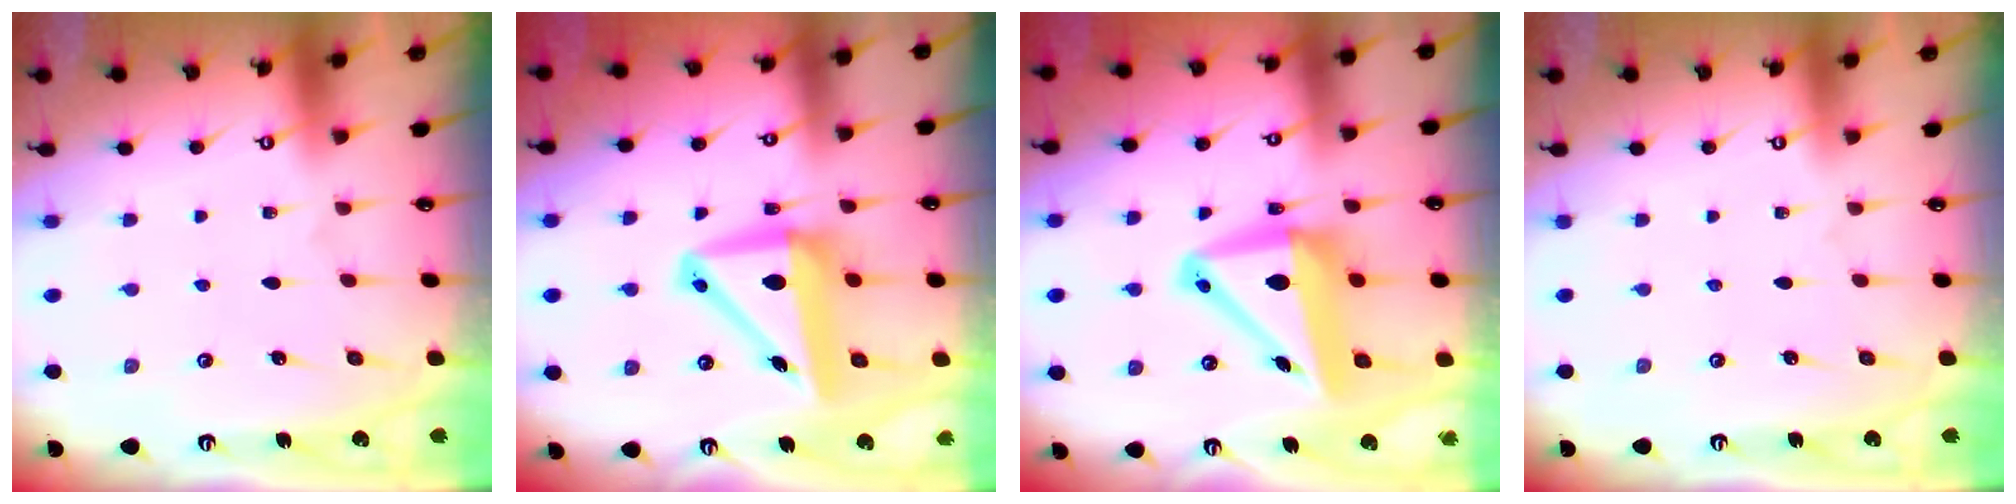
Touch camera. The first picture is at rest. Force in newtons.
{"total": 11.3, "press": 10.9, "slide": 2.9}
{"total": 12.2, "press": 11.9, "slide": 2.7}
{"total": 0.0}